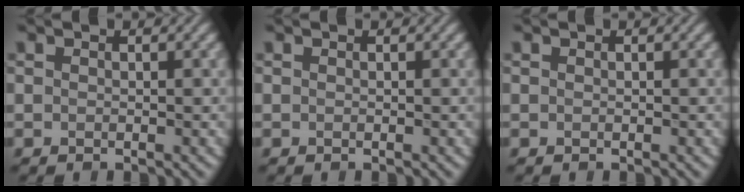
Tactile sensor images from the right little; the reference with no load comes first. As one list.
[{"total": 0.0}, {"total": 0.0}]